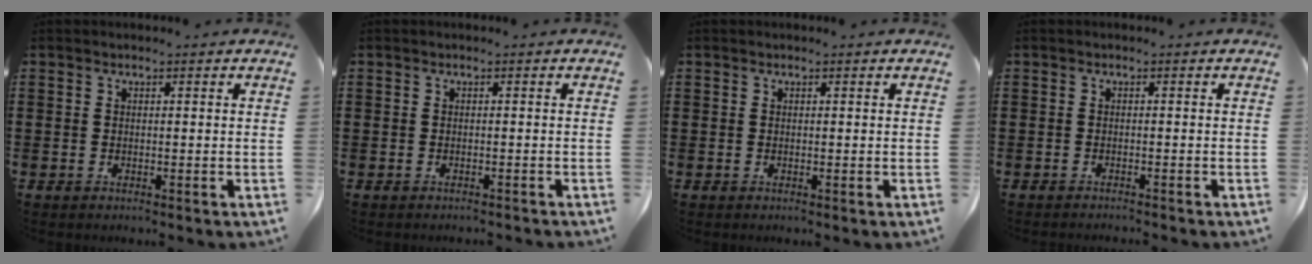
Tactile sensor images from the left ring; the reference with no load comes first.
{"total": 0.6, "force": [-0.6, 0.0, 0.1], "torque": [-0.004, -0.002, -0.011]}
{"total": 0.0}
{"total": 0.8, "force": [-0.8, -0.1, 0.1], "torque": [-0.004, 0.000, -0.016]}